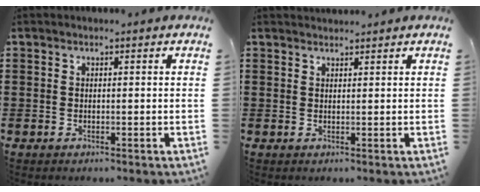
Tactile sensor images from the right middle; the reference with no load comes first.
{"total": 1.2, "force": [1.1, 0.1, -0.1], "torque": [-0.001, 0.001, 0.022]}